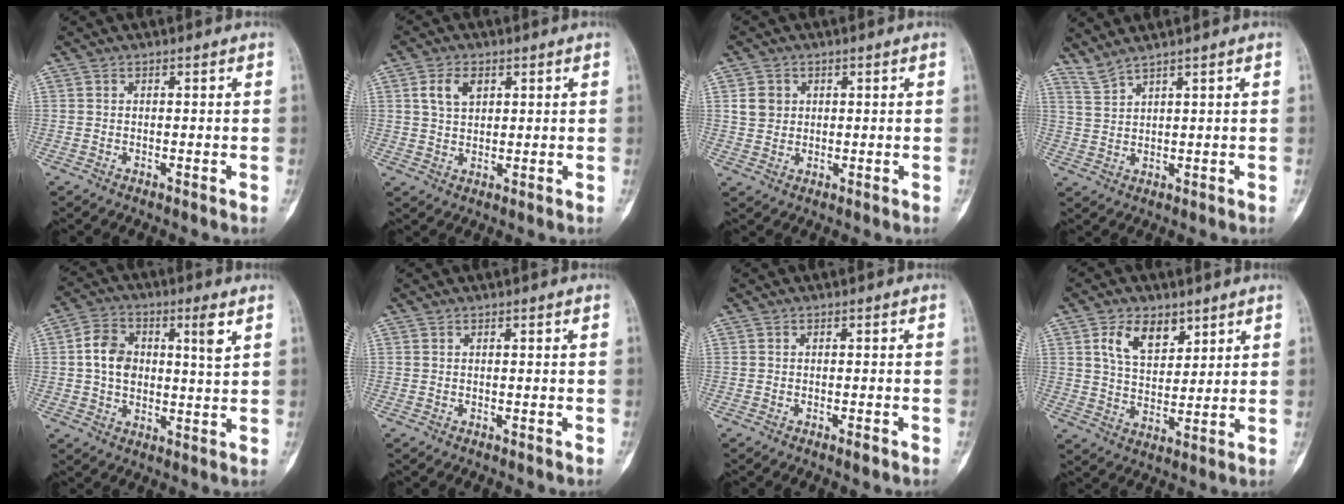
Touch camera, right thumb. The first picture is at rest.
{"total": 5.0, "force": [1.9, 3.3, 3.3], "torque": [-0.048, -0.002, 0.034]}
{"total": 3.8, "force": [1.0, 3.4, 1.5], "torque": [-0.011, 0.000, 0.020]}
{"total": 3.3, "force": [3.0, -0.3, 1.2], "torque": [-0.033, -0.014, 0.072]}
{"total": 10.1, "force": [2.8, 5.3, 8.2], "torque": [-0.120, 0.007, 0.044]}
{"total": 0.0}
{"total": 1.5, "force": [-0.9, 0.5, 1.1], "torque": [-0.014, -0.001, -0.013]}
{"total": 8.9, "force": [4.6, 5.3, 5.4], "torque": [-0.070, -0.025, 0.084]}